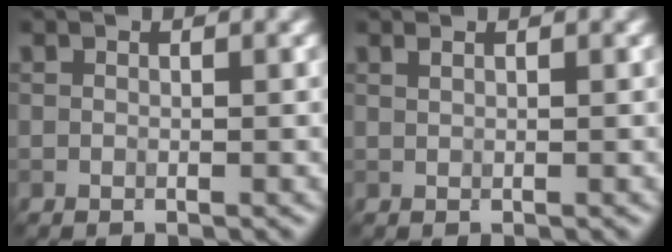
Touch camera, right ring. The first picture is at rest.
{"total": 0.7, "force": [0.5, 0.2, 0.4], "torque": [-0.007, 0.001, 0.007]}